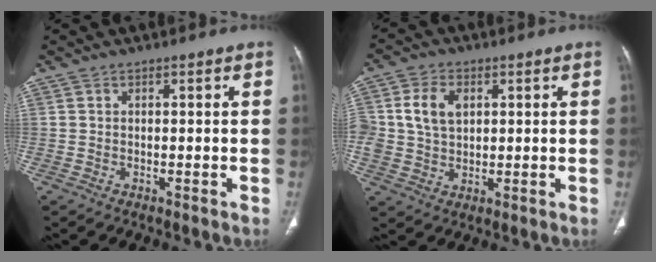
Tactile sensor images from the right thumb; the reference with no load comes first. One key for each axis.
{"total": 8.0, "fx": 1.9, "fy": 5.8, "fz": 5.2, "tx": -0.089, "ty": 0.000, "tz": 0.039}